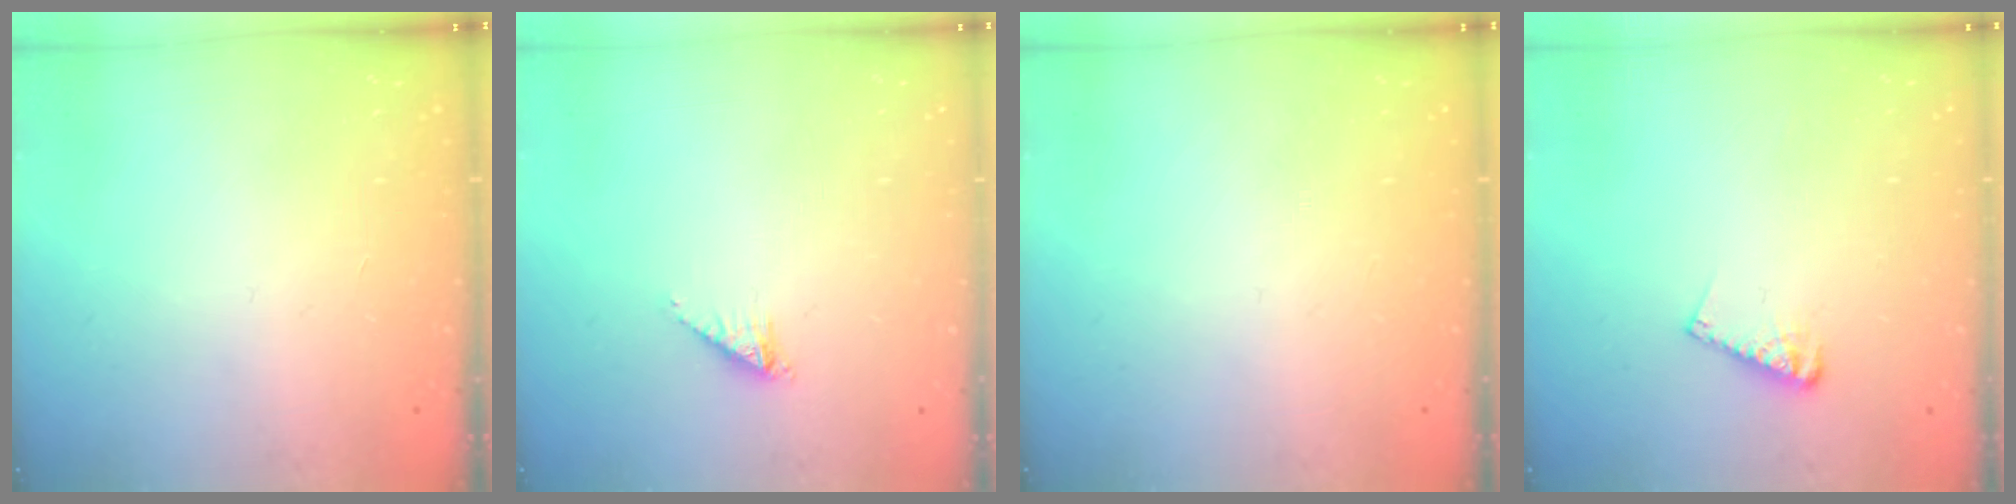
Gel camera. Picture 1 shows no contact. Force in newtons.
{"total": 2.2, "press": 2.2, "slide": 0.3}
{"total": 0.0}
{"total": 4.8, "press": 4.8, "slide": 0.4}